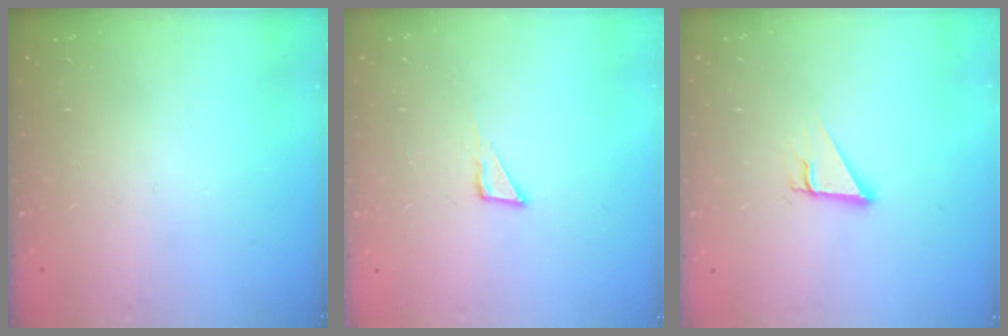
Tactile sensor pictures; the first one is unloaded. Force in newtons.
{"total": 3.6, "press": 3.6, "slide": 0.3}
{"total": 2.5, "press": 2.5, "slide": 0.2}